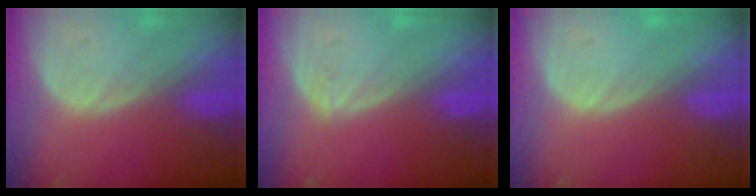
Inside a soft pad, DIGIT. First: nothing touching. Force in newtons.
{"total": 0.5, "press": 0.5, "slide": 0.2}
{"total": 0.6, "press": 0.1, "slide": 0.6}